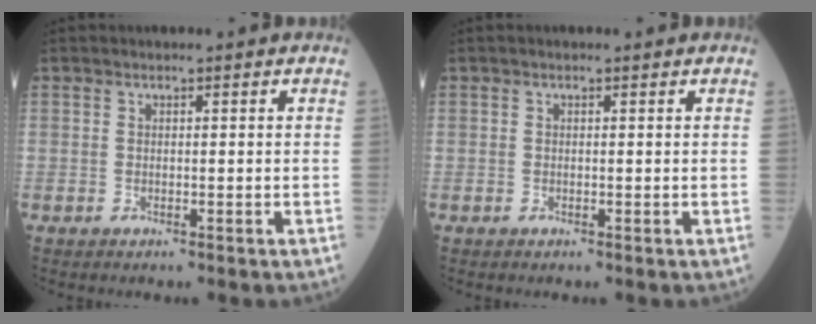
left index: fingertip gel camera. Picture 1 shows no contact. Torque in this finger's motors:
{"motor_torque": [-0.06, -0.03, -0.36, 0.01]}